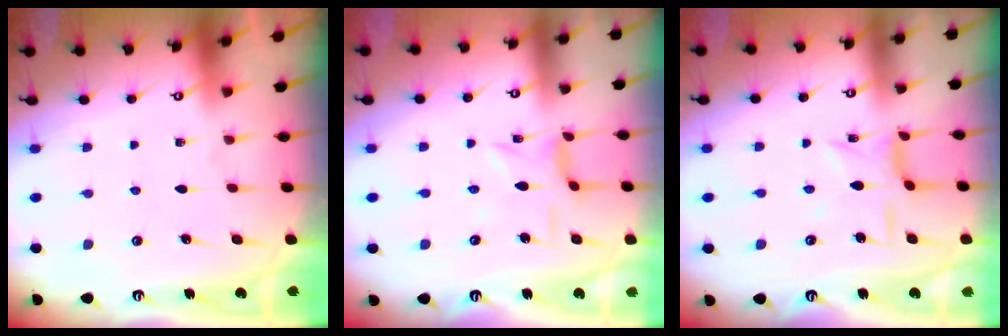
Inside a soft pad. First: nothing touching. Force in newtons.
{"total": 1.4, "press": 1.3, "slide": 0.4}
{"total": 6.0, "press": 6.0, "slide": 0.4}